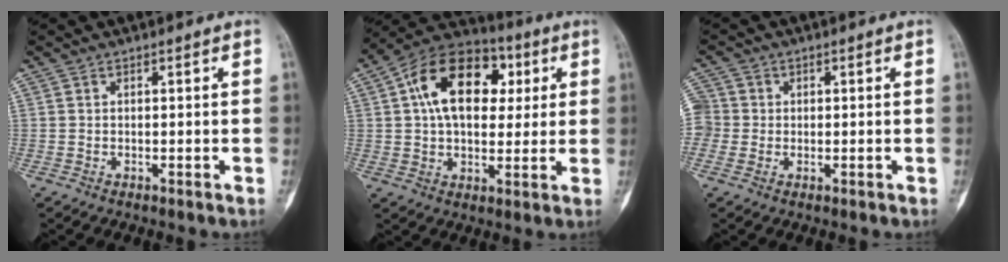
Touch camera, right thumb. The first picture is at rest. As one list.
[{"total": 18.6, "force": [4.4, 12.1, 13.4], "torque": [-0.180, 0.017, 0.063]}, {"total": 5.5, "force": [0.1, 5.4, 1.0], "torque": [-0.007, 0.014, -0.006]}]